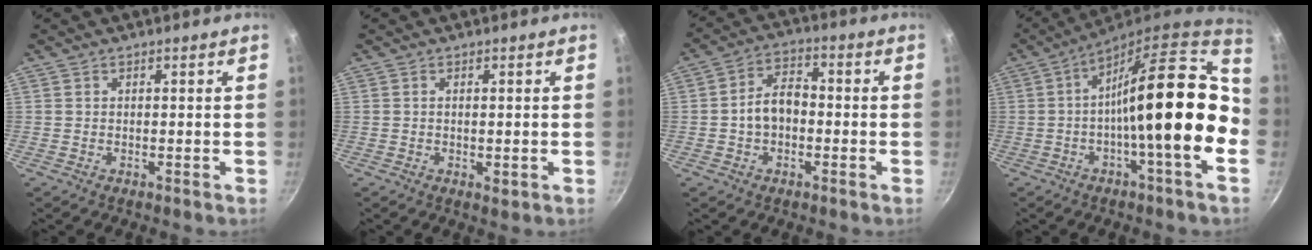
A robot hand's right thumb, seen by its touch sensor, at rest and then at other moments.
{"total": 1.8, "force": [-0.2, 0.7, 1.6], "torque": [-0.023, -0.006, -0.002]}
{"total": 7.1, "force": [-1.1, 4.9, 5.0], "torque": [-0.062, 0.030, -0.026]}
{"total": 21.2, "force": [-2.5, 4.8, 20.5], "torque": [-0.295, 0.025, -0.053]}